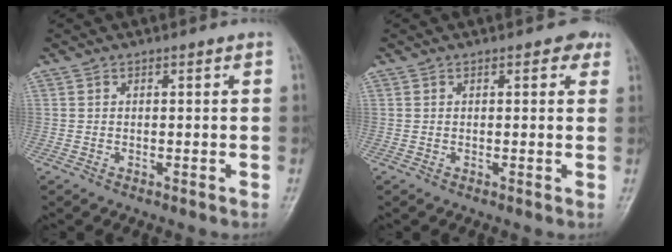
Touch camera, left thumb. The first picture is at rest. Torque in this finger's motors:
{"motor_torque": [0.57, 0.14, 0.24, -0.37, 0.01]}